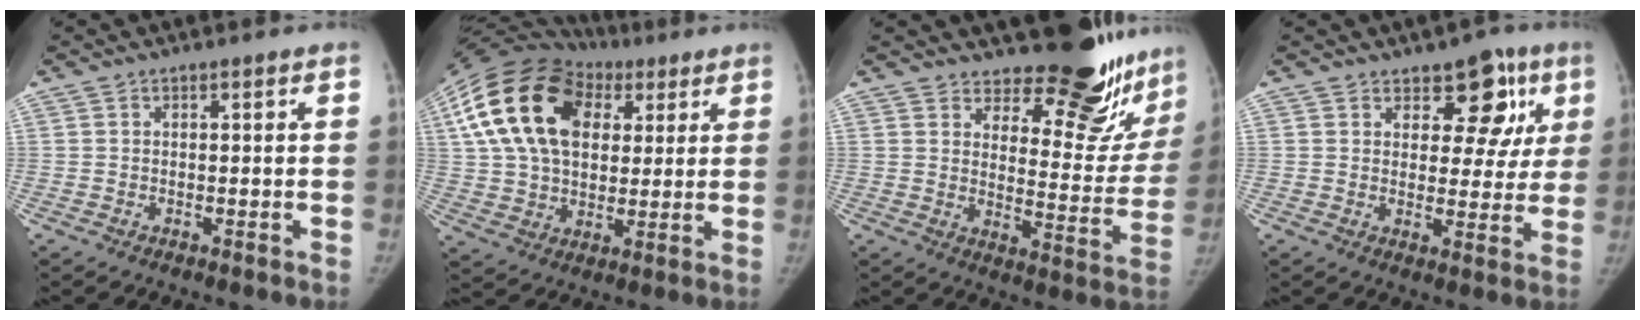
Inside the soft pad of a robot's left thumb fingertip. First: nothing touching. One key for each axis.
{"total": 23.6, "fx": 7.6, "fy": 16.1, "fz": 15.6, "tx": -0.287, "ty": 0.030, "tz": 0.131}
{"total": 19.5, "fx": 16.7, "fy": 6.6, "fz": 7.7, "tx": -0.046, "ty": -0.149, "tz": 0.207}
{"total": 9.8, "fx": 5.1, "fy": 6.0, "fz": 5.9, "tx": -0.017, "ty": -0.017, "tz": 0.063}